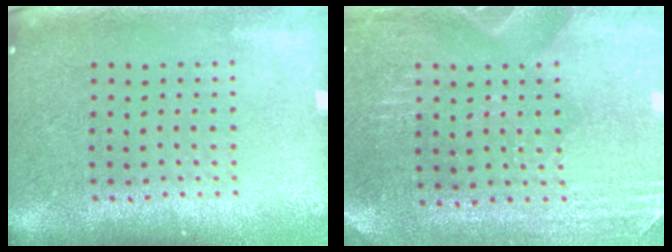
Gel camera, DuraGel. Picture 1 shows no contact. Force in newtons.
{"total": 3.0, "press": 2.8, "slide": 1.0}